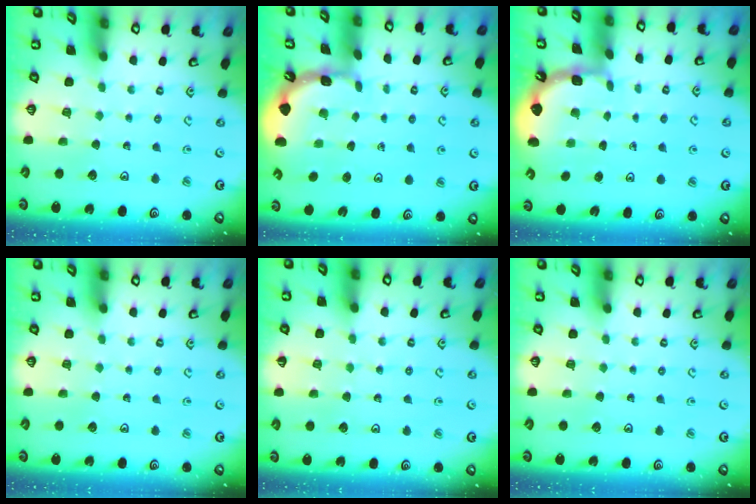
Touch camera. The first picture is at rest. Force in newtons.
{"total": 1.8, "press": 1.8, "slide": 0.1}
{"total": 1.9, "press": 1.9, "slide": 0.2}
{"total": 0.0}
{"total": 2.4, "press": 2.4, "slide": 0.5}
{"total": 0.0}